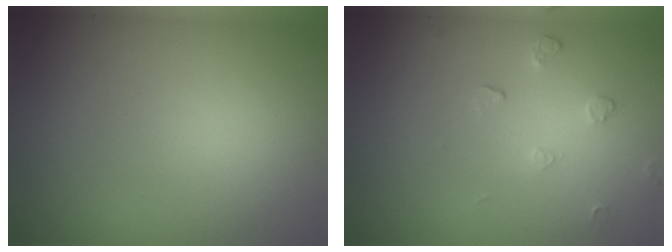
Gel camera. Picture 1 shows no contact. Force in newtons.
{"total": 0.9, "press": 0.6, "slide": 0.7}